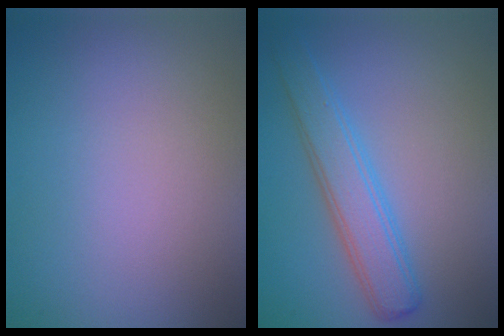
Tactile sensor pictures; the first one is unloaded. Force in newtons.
{"total": 3.9, "press": 3.9, "slide": 0.2}